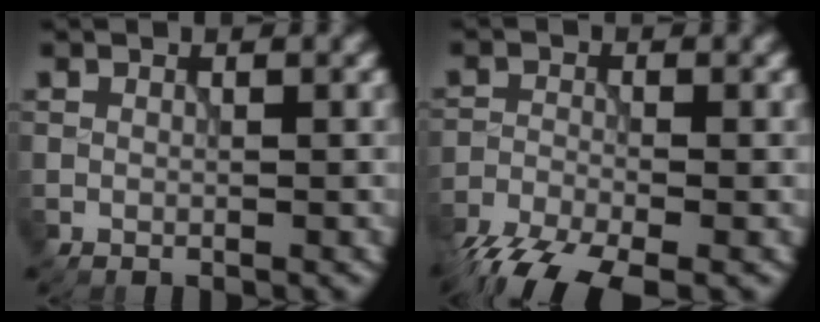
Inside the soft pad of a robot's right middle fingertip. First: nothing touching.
{"total": 7.6, "force": [-5.9, 2.1, 4.3], "torque": [-0.085, -0.037, -0.116]}